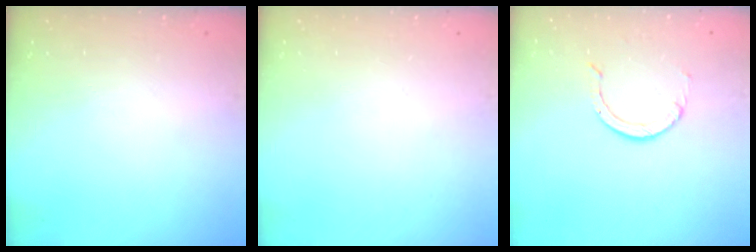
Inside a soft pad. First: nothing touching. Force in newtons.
{"total": 0.0}
{"total": 2.8, "press": 2.8, "slide": 0.2}